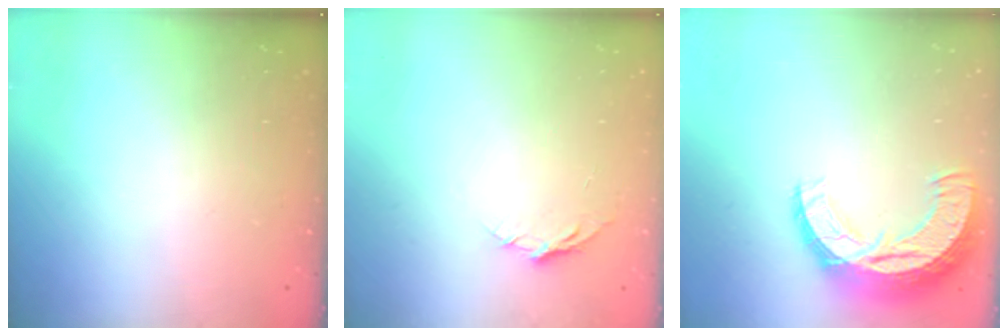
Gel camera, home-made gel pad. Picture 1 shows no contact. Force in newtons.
{"total": 5.2, "press": 5.1, "slide": 0.5}
{"total": 15.9, "press": 15.9, "slide": 0.9}